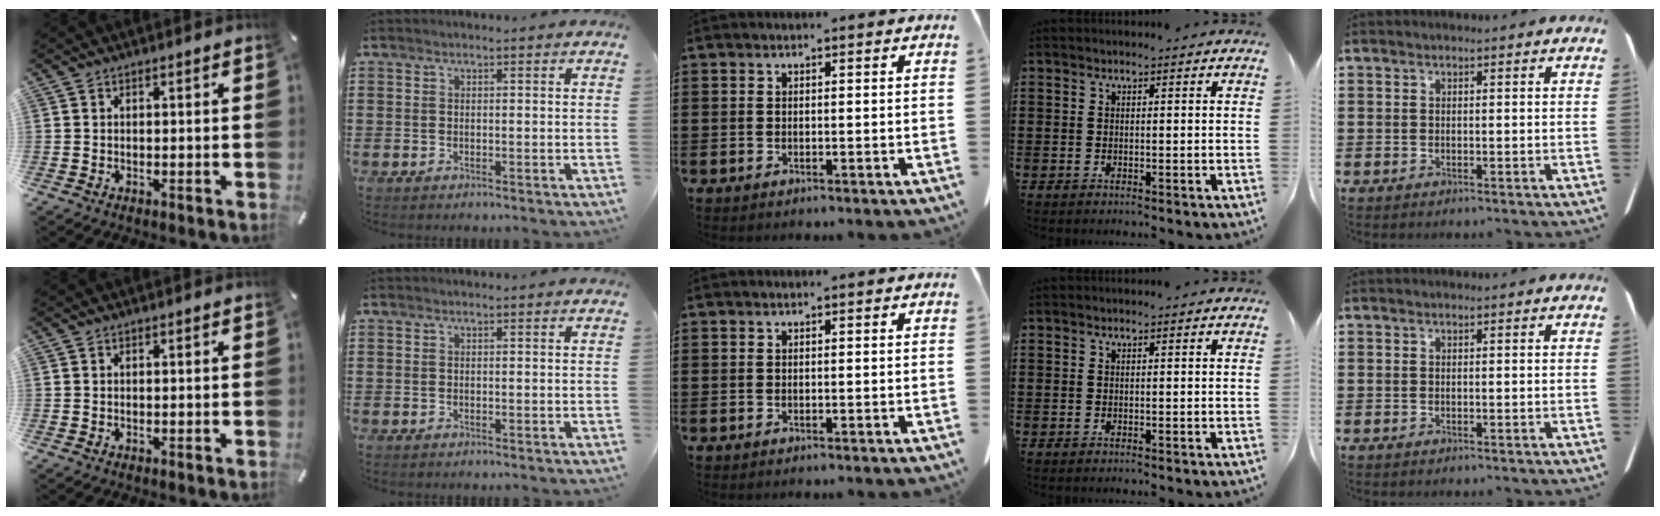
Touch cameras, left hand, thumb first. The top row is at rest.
{}